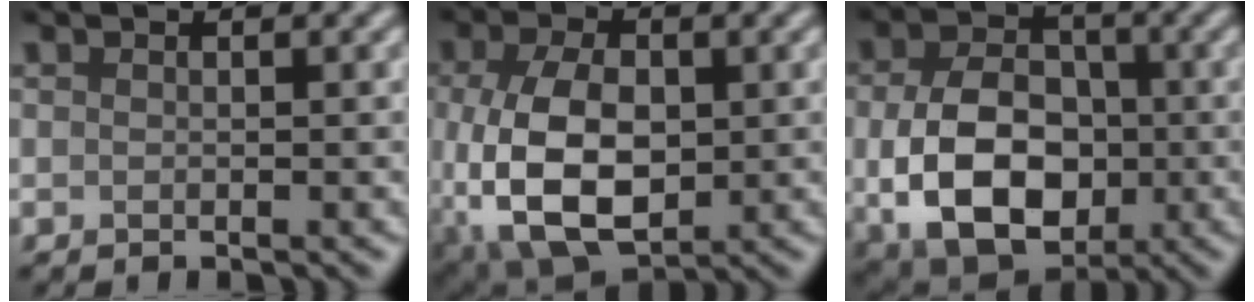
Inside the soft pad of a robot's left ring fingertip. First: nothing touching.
{"total": 10.0, "force": [-1.4, 5.9, 7.9], "torque": [-0.176, -0.011, -0.025]}
{"total": 10.3, "force": [-1.5, 7.2, 7.3], "torque": [-0.144, -0.014, -0.027]}